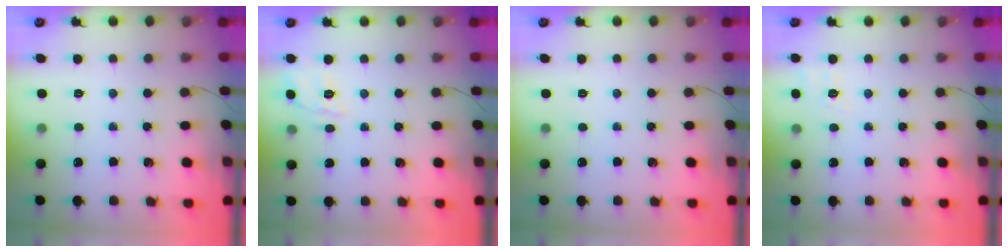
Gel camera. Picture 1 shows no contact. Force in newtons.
{"total": 9.8, "press": 9.6, "slide": 1.7}
{"total": 0.0}
{"total": 8.0, "press": 7.8, "slide": 2.1}